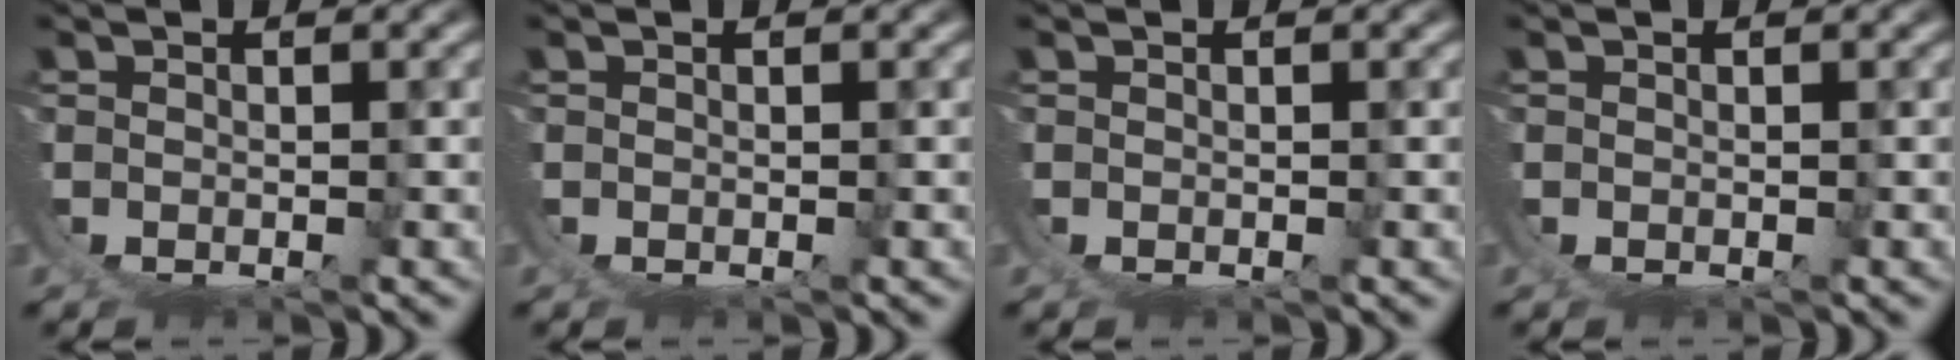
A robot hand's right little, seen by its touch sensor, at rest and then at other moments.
{"total": 0.0}
{"total": 0.0}
{"total": 0.0}